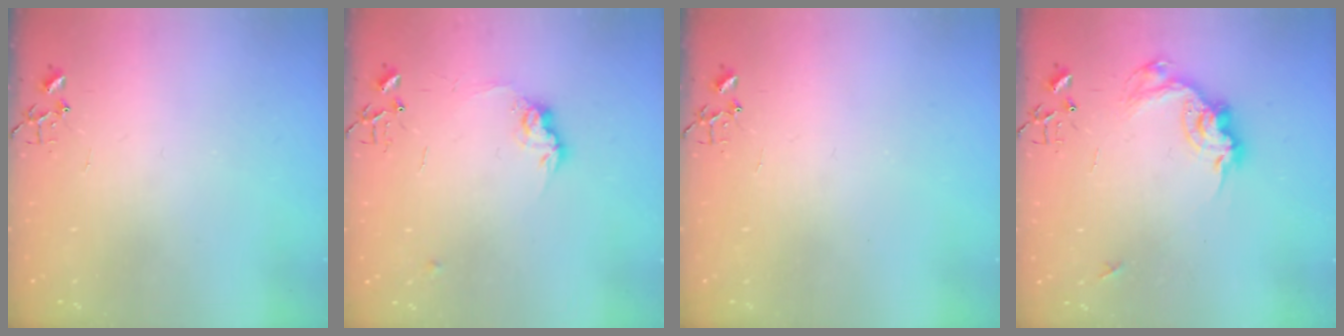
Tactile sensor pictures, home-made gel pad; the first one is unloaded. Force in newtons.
{"total": 9.4, "press": 9.3, "slide": 0.5}
{"total": 0.0}
{"total": 14.4, "press": 14.3, "slide": 1.1}